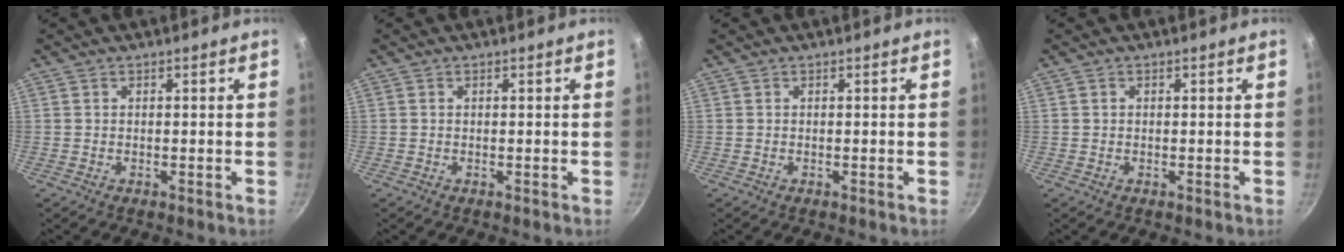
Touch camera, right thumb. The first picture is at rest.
{"total": 0.0}
{"total": 0.0}
{"total": 0.7, "force": [0.2, 0.6, 0.3], "torque": [-0.005, 0.004, 0.004]}